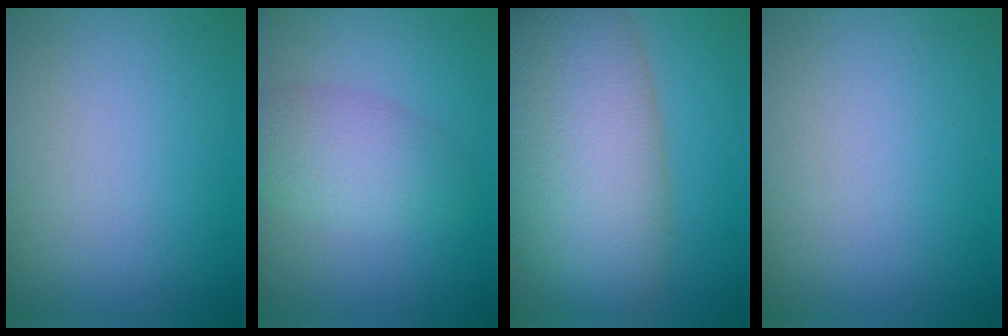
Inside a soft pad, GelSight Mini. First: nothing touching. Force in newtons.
{"total": 2.4, "press": 2.4, "slide": 0.2}
{"total": 11.8, "press": 11.8, "slide": 0.5}
{"total": 0.0}